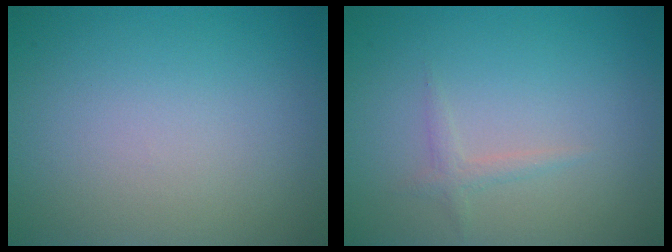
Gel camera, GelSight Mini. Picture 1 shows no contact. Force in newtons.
{"total": 1.0, "press": 1.0, "slide": 0.0}